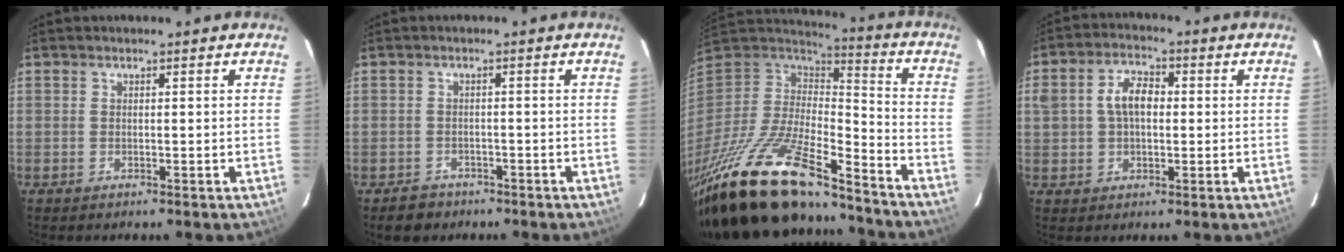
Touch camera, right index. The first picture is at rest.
{"total": 3.7, "force": [-2.6, 2.7, 0.5], "torque": [-0.015, 0.010, -0.037]}
{"total": 30.5, "force": [-22.8, 8.5, 18.2], "torque": [-0.348, -0.050, -0.384]}
{"total": 6.8, "force": [0.7, 4.4, 5.2], "torque": [-0.094, 0.019, 0.015]}